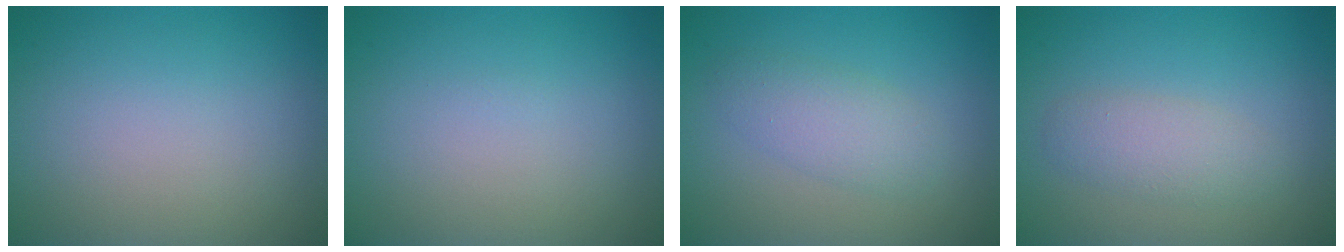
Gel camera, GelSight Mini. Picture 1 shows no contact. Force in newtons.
{"total": 0.0}
{"total": 2.8, "press": 2.8, "slide": 0.1}
{"total": 2.3, "press": 2.3, "slide": 0.1}